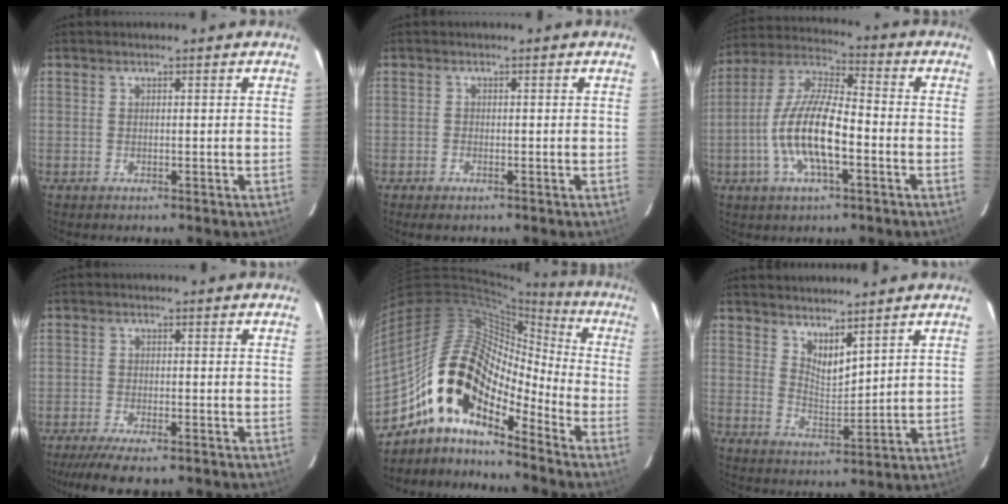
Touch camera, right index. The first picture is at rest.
{"total": 1.3, "force": [-1.0, 0.5, 0.7], "torque": [-0.017, -0.001, -0.020]}
{"total": 14.3, "force": [-4.2, 4.5, 12.9], "torque": [-0.261, -0.002, -0.081]}
{"total": 9.7, "force": [-7.9, 2.1, 5.3], "torque": [-0.125, -0.028, -0.131]}
{"total": 17.8, "force": [-11.2, 7.8, 11.4], "torque": [-0.199, 0.000, -0.226]}
{"total": 5.5, "force": [4.6, 1.6, 2.7], "torque": [-0.041, -0.009, 0.081]}